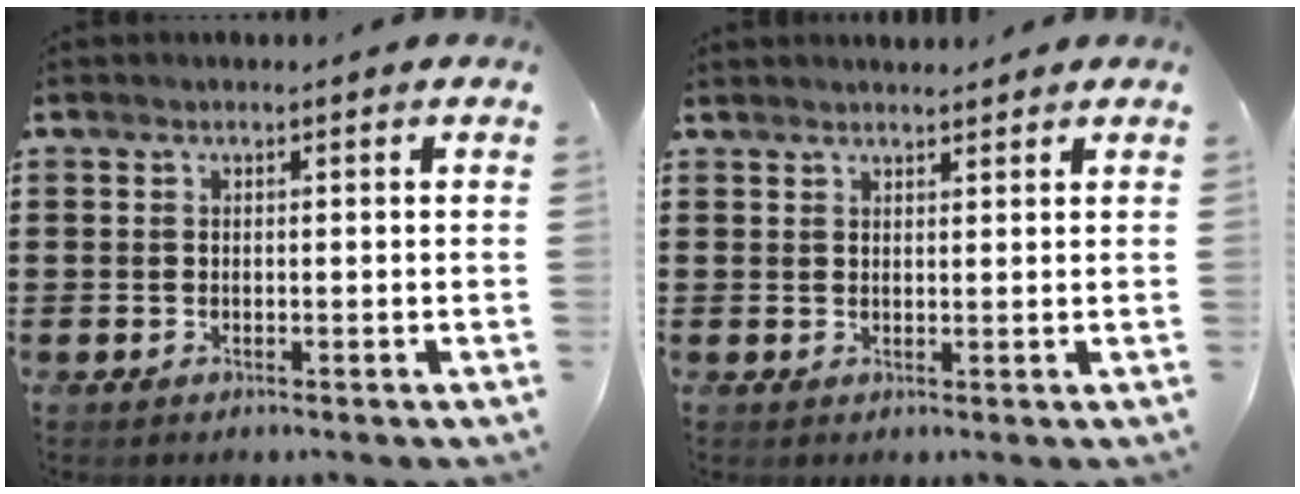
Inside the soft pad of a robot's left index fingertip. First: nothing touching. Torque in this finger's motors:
{"motor_torque": [0.10, 0.42, -0.02, 0.00]}